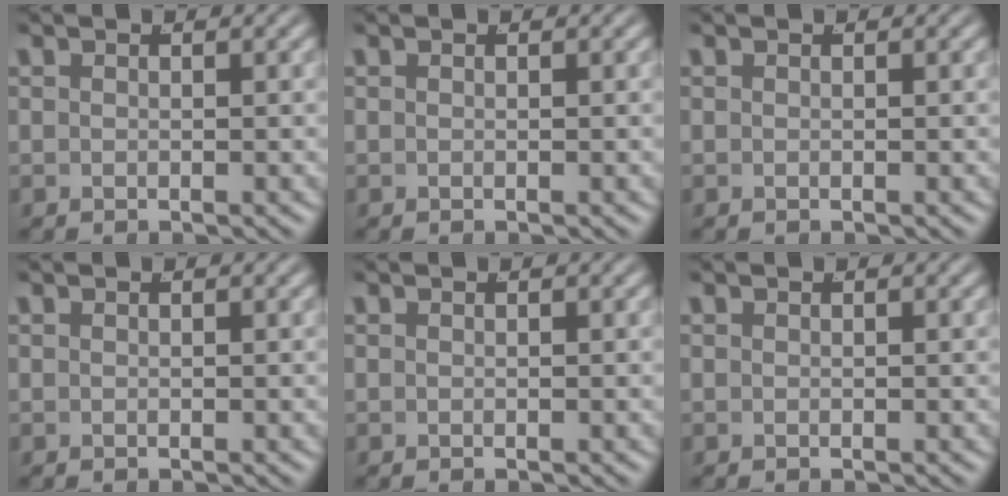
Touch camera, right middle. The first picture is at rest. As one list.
[{"total": 0.0}, {"total": 0.0}, {"total": 0.0}, {"total": 0.0}, {"total": 0.0}]